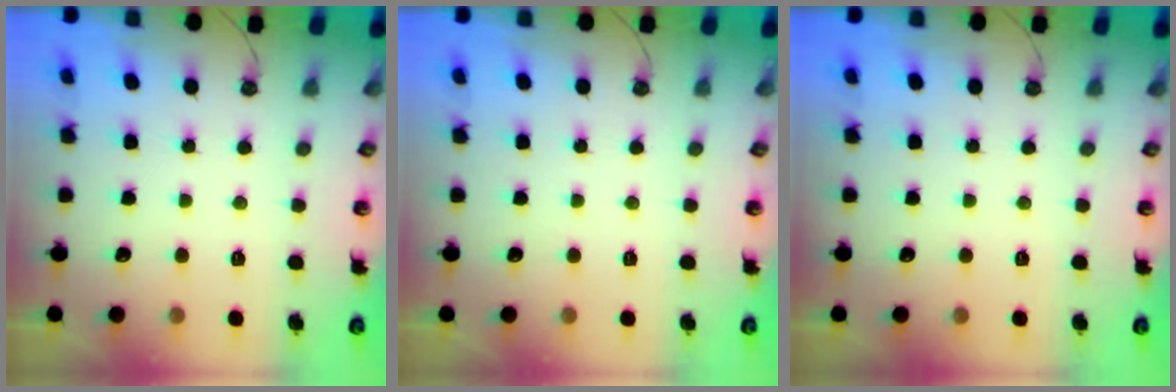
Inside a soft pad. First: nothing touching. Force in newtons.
{"total": 0.0}
{"total": 0.0}